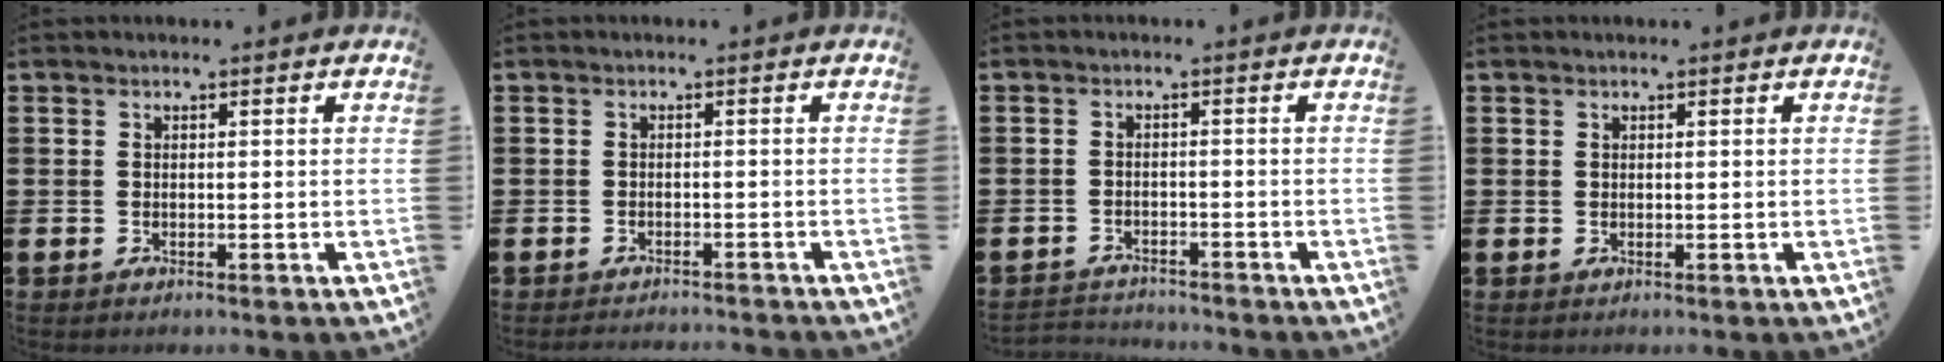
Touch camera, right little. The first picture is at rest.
{"total": 0.8, "force": [-0.8, -0.1, 0.1], "torque": [-0.004, -0.002, -0.015]}
{"total": 2.2, "force": [-2.2, 0.1, -0.3], "torque": [-0.002, 0.000, -0.049]}
{"total": 0.0}